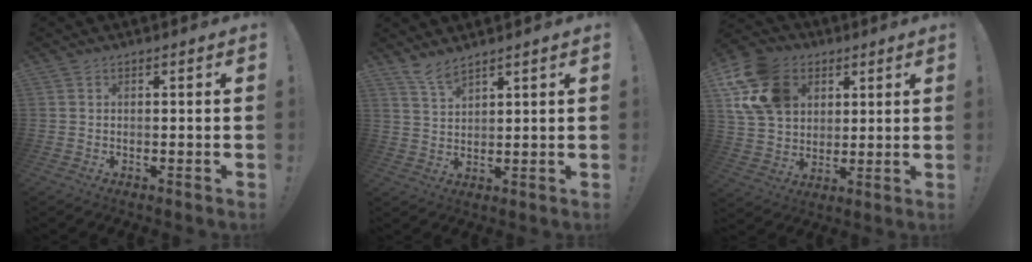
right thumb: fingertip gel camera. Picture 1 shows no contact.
{"total": 5.1, "force": [4.4, 1.0, 2.4], "torque": [-0.050, -0.026, 0.082]}
{"total": 17.3, "force": [6.5, 13.2, 9.1], "torque": [-0.148, -0.019, 0.131]}